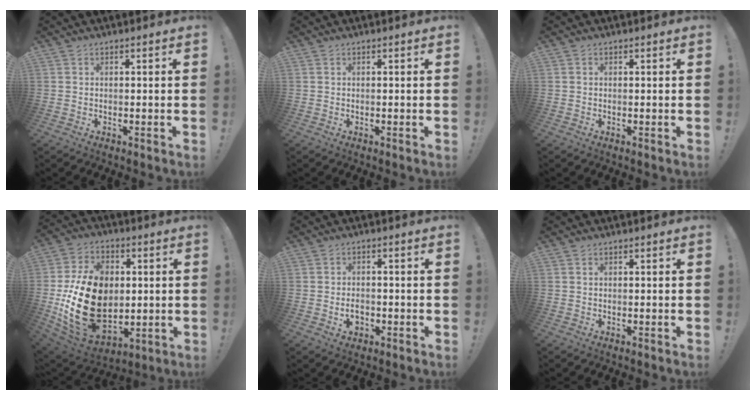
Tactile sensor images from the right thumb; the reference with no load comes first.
{"total": 0.0}
{"total": 0.0}
{"total": 26.0, "force": [-1.2, 18.4, 18.4], "torque": [-0.343, 0.005, 0.001]}
{"total": 3.4, "force": [-1.0, 2.4, 2.1], "torque": [-0.028, -0.003, -0.020]}
{"total": 0.6, "force": [0.4, 0.4, 0.3], "torque": [-0.006, 0.001, 0.008]}